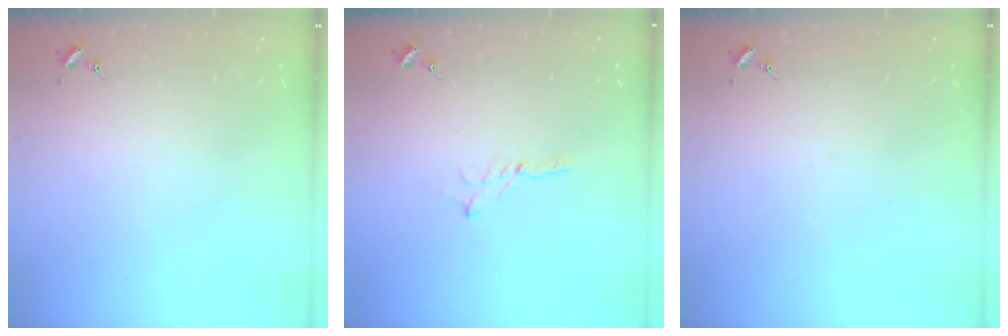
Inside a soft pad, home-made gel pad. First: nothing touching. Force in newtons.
{"total": 2.0, "press": 2.0, "slide": 0.2}
{"total": 0.0}